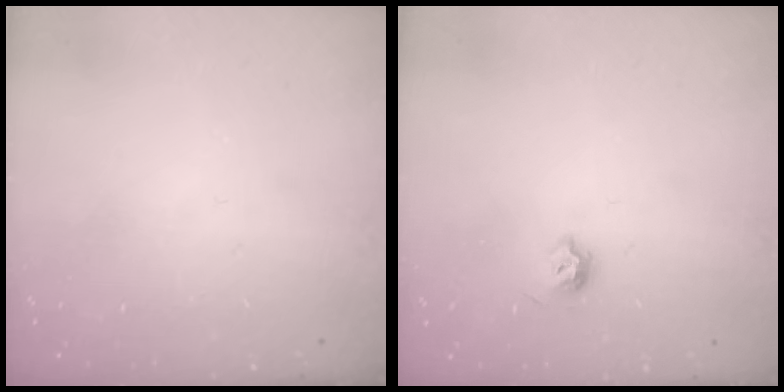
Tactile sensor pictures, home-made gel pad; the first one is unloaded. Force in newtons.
{"total": 4.7, "press": 4.6, "slide": 1.2}